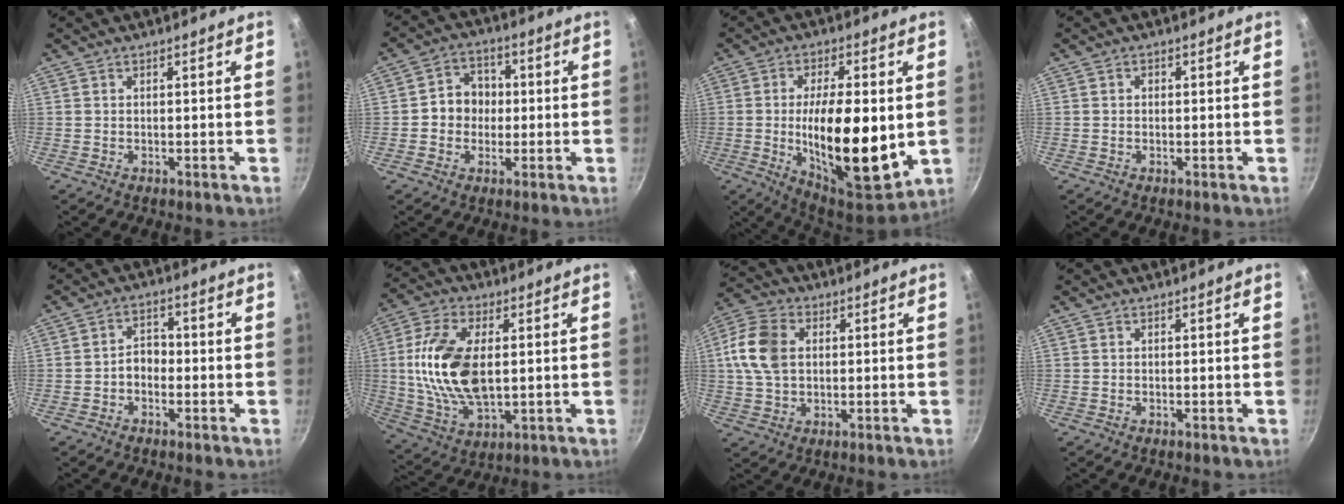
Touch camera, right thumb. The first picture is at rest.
{"total": 7.4, "force": [-0.1, 6.5, 3.5], "torque": [-0.016, 0.014, -0.014]}
{"total": 20.0, "force": [-1.2, 7.8, 18.3], "torque": [-0.281, -0.015, -0.013]}
{"total": 0.8, "force": [0.0, 0.7, 0.3], "torque": [-0.004, 0.005, -0.001]}
{"total": 3.9, "force": [-1.3, 2.9, 2.3], "torque": [-0.012, 0.024, -0.027]}
{"total": 16.6, "force": [1.4, 9.0, 13.9], "torque": [-0.262, 0.002, 0.029]}
{"total": 10.8, "force": [1.6, 7.5, 7.6], "torque": [-0.140, 0.013, 0.018]}
{"total": 0.0}